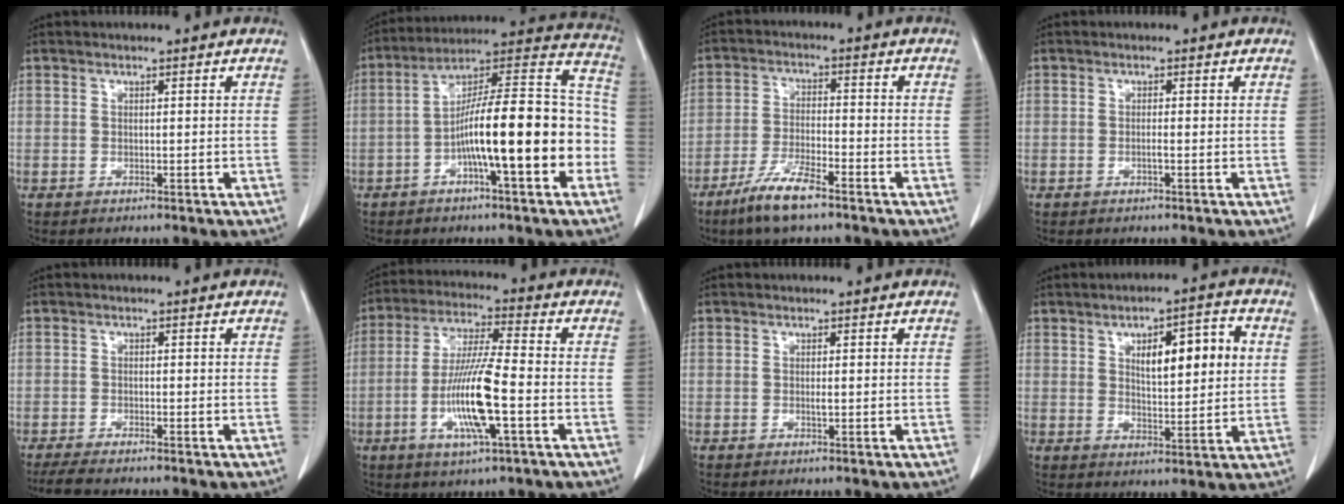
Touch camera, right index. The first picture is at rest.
{"total": 19.0, "force": [-5.0, 2.9, 18.1], "torque": [-0.265, 0.030, -0.082]}
{"total": 7.8, "force": [-5.5, 1.1, 5.4], "torque": [-0.113, -0.014, -0.102]}
{"total": 0.8, "force": [-0.3, -0.1, 0.8], "torque": [-0.016, 0.000, -0.005]}
{"total": 4.1, "force": [-3.5, 0.3, 2.1], "torque": [-0.037, -0.011, -0.056]}
{"total": 12.4, "force": [-3.3, 0.8, 12.0], "torque": [-0.237, -0.010, -0.064]}
{"total": 0.7, "force": [0.0, 0.1, 0.7], "torque": [-0.015, -0.003, 0.001]}
{"total": 10.0, "force": [2.8, 2.8, 9.2], "torque": [-0.137, 0.013, 0.046]}